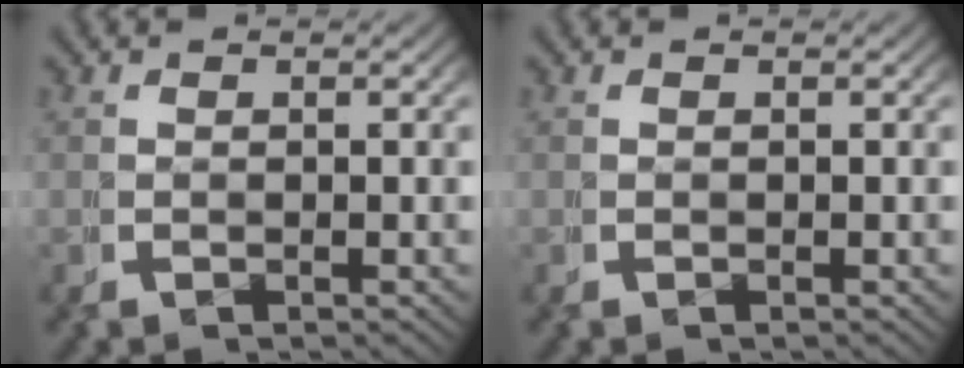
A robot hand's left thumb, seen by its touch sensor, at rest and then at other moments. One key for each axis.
{"total": 0.0}